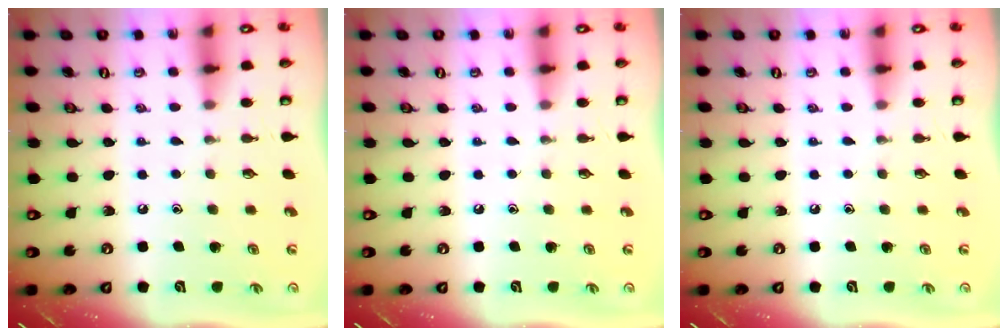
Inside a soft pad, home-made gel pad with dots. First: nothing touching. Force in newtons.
{"total": 0.0}
{"total": 0.0}